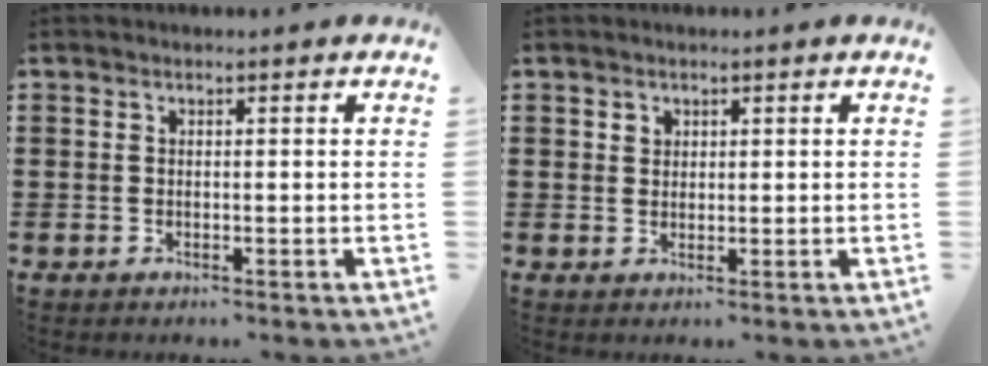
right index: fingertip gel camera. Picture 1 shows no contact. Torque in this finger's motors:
{"motor_torque": [0.00, 0.00, 0.00, 0.01]}